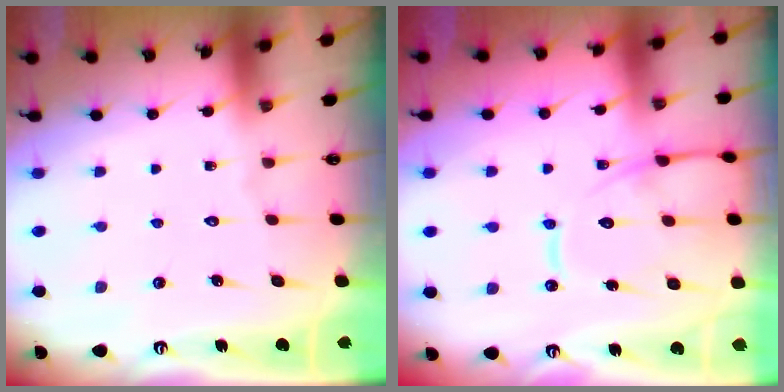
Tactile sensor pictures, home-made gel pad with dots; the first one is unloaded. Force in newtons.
{"total": 13.3, "press": 13.2, "slide": 1.0}